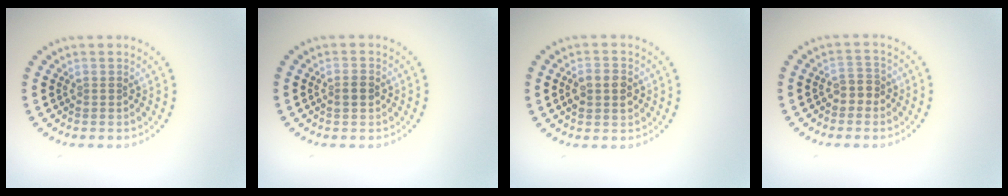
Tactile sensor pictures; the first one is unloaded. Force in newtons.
{"total": 1.2, "press": 1.2, "slide": 0.0}
{"total": 3.0, "press": 3.0, "slide": 0.1}
{"total": 2.0, "press": 1.8, "slide": 0.8}